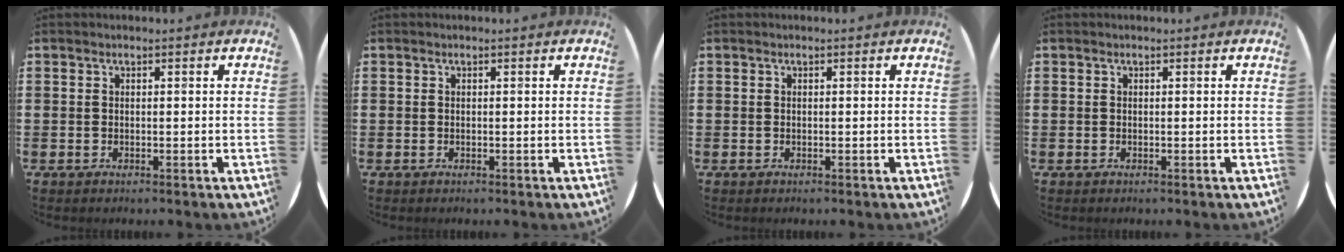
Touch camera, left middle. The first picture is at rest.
{"total": 0.0}
{"total": 0.0}
{"total": 0.0}